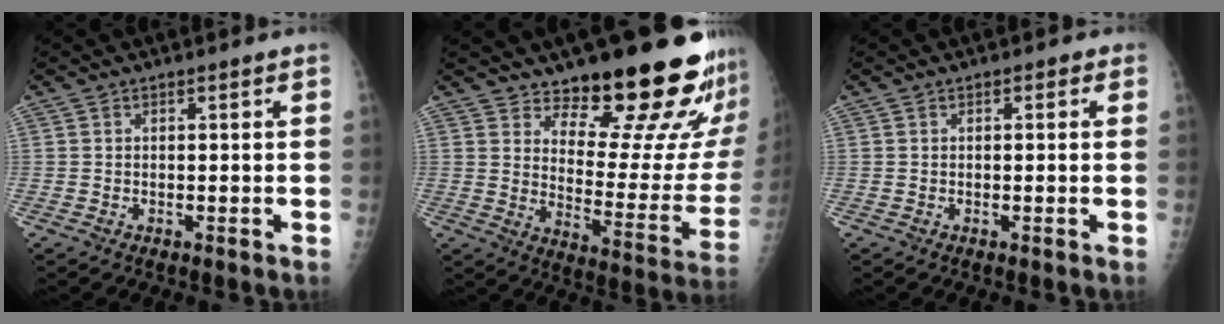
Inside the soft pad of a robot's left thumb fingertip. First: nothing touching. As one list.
[{"total": 21.6, "force": [17.3, 5.6, 11.6], "torque": [-0.118, -0.148, 0.232]}, {"total": 0.9, "force": [0.4, 0.6, 0.4], "torque": [0.007, 0.002, 0.000]}]